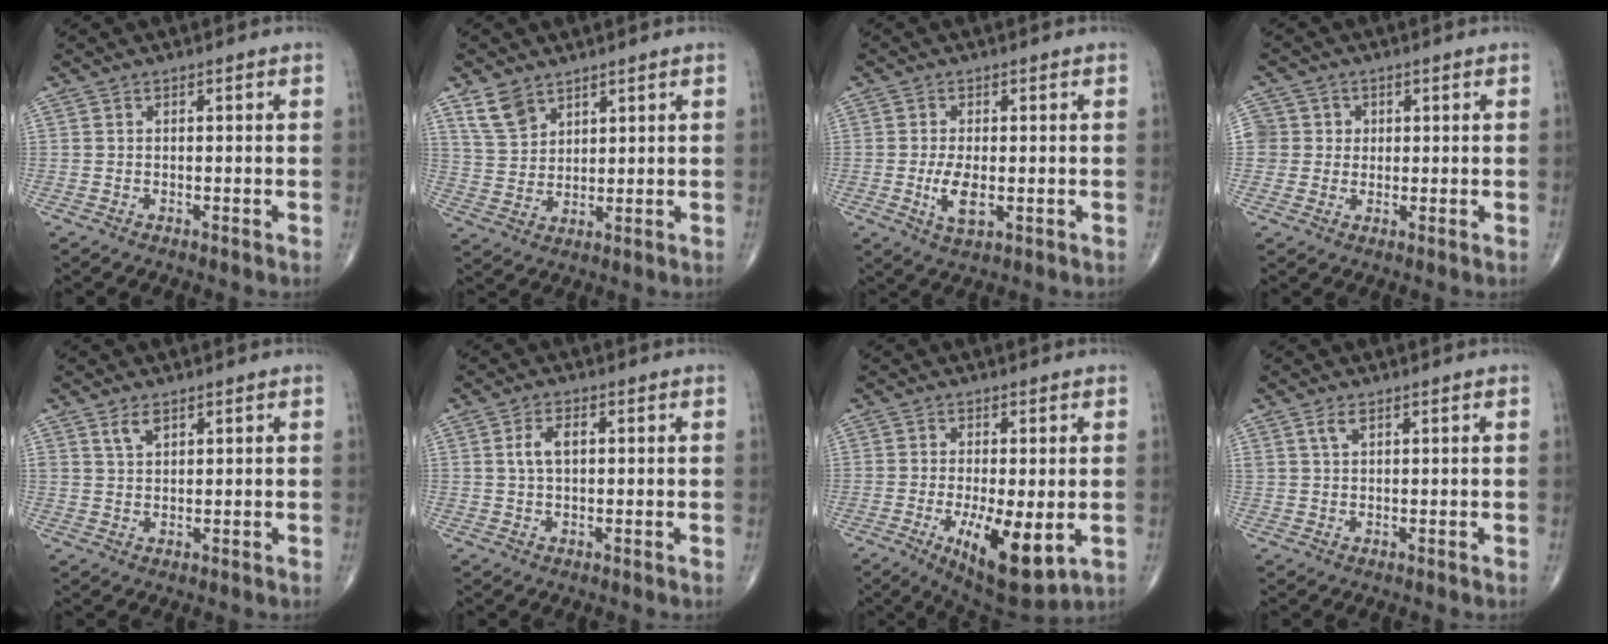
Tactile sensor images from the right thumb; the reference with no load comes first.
{"total": 6.3, "force": [4.3, 3.7, 2.6], "torque": [-0.037, -0.020, 0.095]}
{"total": 5.3, "force": [-0.8, 2.4, 4.6], "torque": [-0.083, -0.010, -0.010]}
{"total": 4.7, "force": [0.7, 4.7, 0.2], "torque": [0.031, 0.006, 0.009]}
{"total": 2.9, "force": [1.8, 1.4, 1.7], "torque": [-0.029, -0.007, 0.040]}
{"total": 4.1, "force": [0.9, 2.1, 3.4], "torque": [-0.071, 0.005, 0.017]}
{"total": 11.8, "force": [-3.1, 4.0, 10.7], "torque": [-0.167, -0.024, -0.039]}
{"total": 2.2, "force": [1.2, 1.0, 1.5], "torque": [-0.032, 0.001, 0.028]}